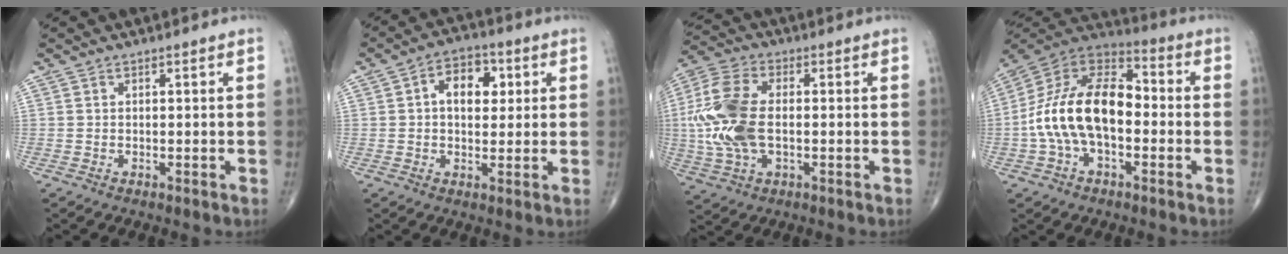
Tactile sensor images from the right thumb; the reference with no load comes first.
{"total": 8.4, "force": [1.8, 5.4, 6.1], "torque": [-0.070, 0.009, 0.021]}
{"total": 14.5, "force": [-0.4, 8.1, 12.1], "torque": [-0.276, 0.009, -0.011]}
{"total": 18.6, "force": [-2.1, 10.7, 15.1], "torque": [-0.275, 0.045, -0.046]}